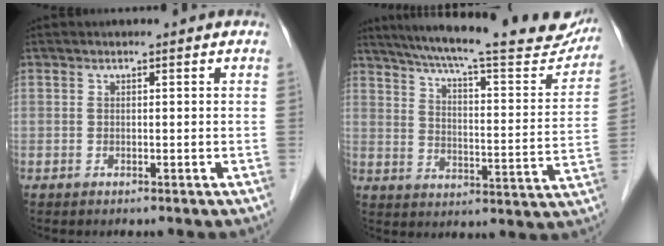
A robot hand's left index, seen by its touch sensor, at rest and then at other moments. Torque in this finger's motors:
{"motor_torque": [0.46, -0.51, 0.47, 0.07]}